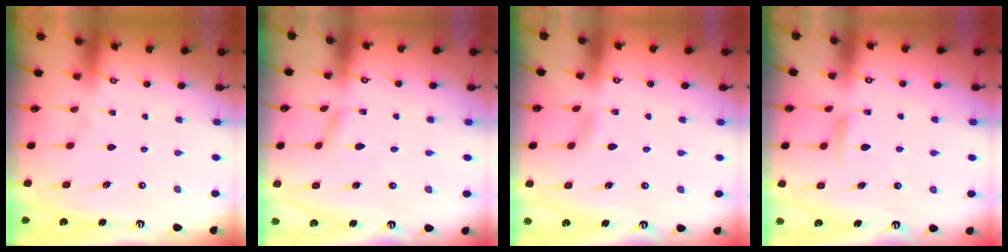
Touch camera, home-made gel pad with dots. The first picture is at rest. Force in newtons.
{"total": 1.9, "press": 1.9, "slide": 0.2}
{"total": 2.5, "press": 2.4, "slide": 0.3}
{"total": 7.4, "press": 7.4, "slide": 0.9}